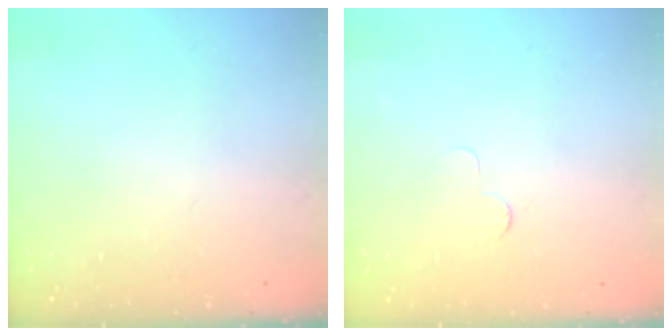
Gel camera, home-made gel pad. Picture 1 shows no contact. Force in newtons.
{"total": 2.5, "press": 2.5, "slide": 0.2}